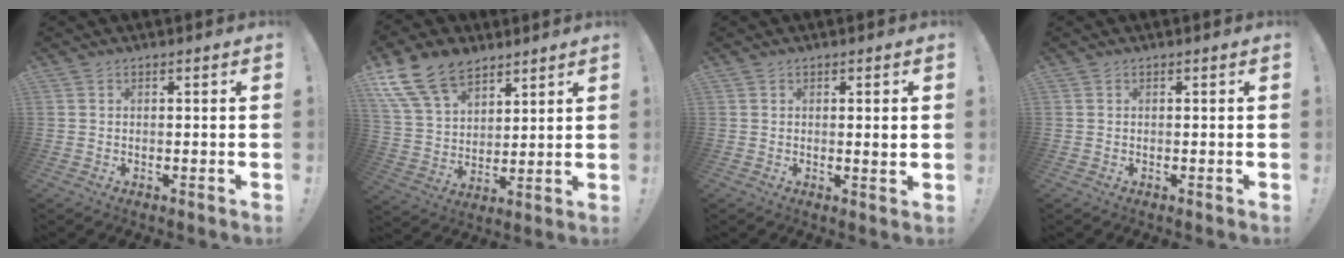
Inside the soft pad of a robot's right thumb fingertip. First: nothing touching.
{"total": 16.0, "force": [10.8, 9.4, 7.2], "torque": [-0.139, -0.058, 0.209]}
{"total": 1.9, "force": [0.3, -0.3, 1.9], "torque": [-0.028, -0.004, 0.001]}
{"total": 0.0}